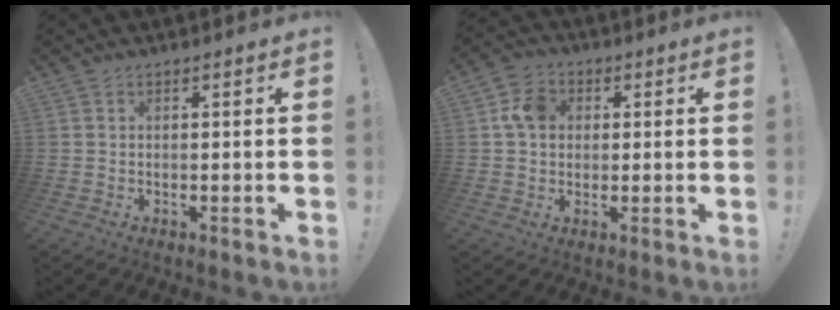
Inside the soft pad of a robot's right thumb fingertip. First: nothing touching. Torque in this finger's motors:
{"motor_torque": [0.13, 0.73, 0.12, -0.08, 0.00]}